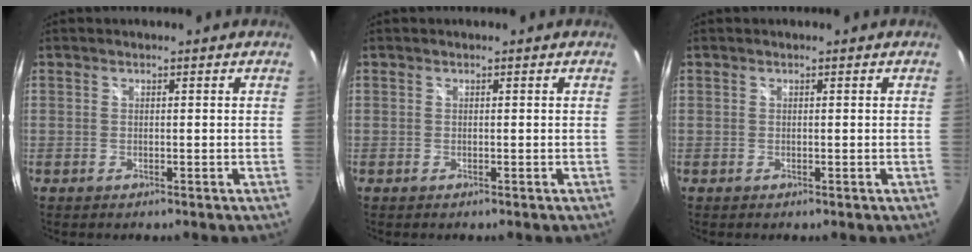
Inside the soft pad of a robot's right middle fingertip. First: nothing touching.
{"total": 0.0}
{"total": 0.0}